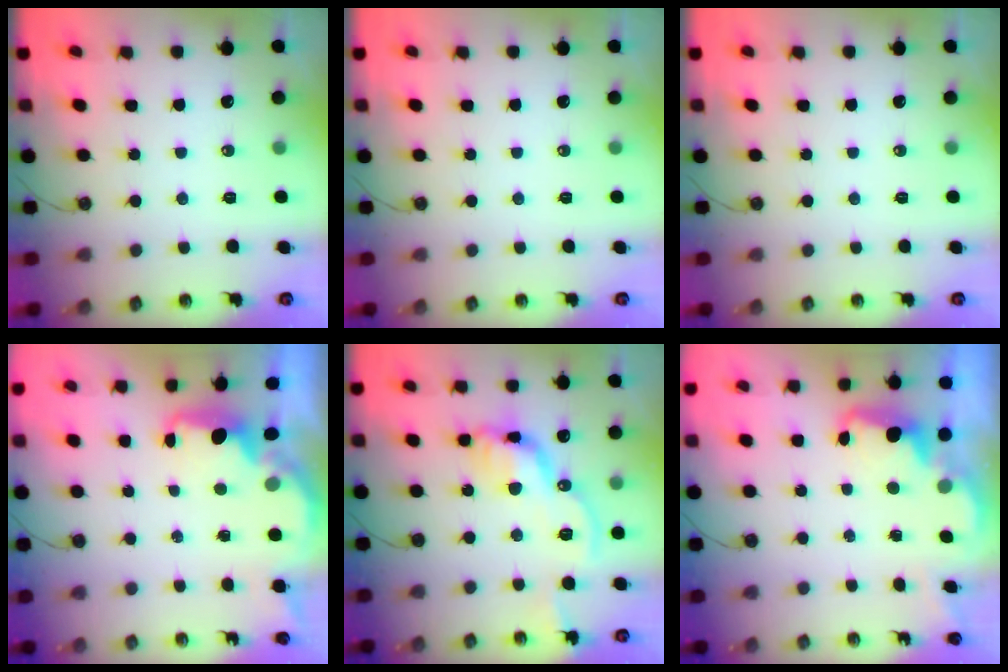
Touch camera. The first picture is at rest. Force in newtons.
{"total": 0.0}
{"total": 0.0}
{"total": 2.3, "press": 2.1, "slide": 0.8}
{"total": 15.9, "press": 15.9, "slide": 0.5}
{"total": 2.4, "press": 2.3, "slide": 0.6}